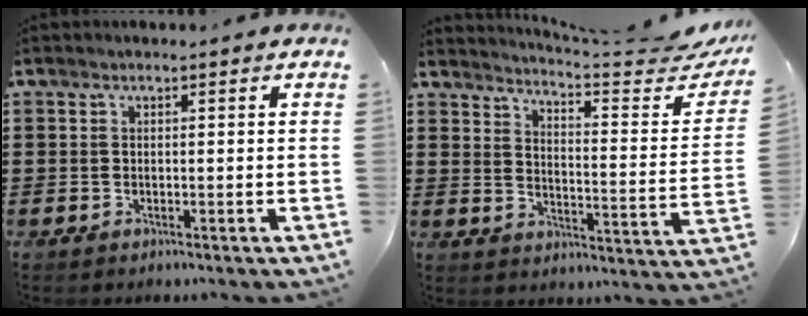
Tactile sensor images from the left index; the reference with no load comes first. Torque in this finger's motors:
{"motor_torque": [1.36, -0.78, 0.05, 0.04]}